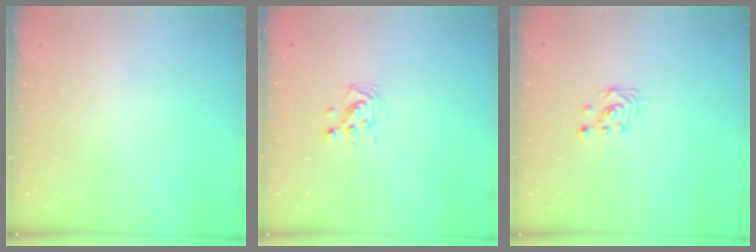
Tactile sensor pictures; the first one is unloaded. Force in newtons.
{"total": 6.3, "press": 6.1, "slide": 1.7}
{"total": 3.3, "press": 3.3, "slide": 0.1}